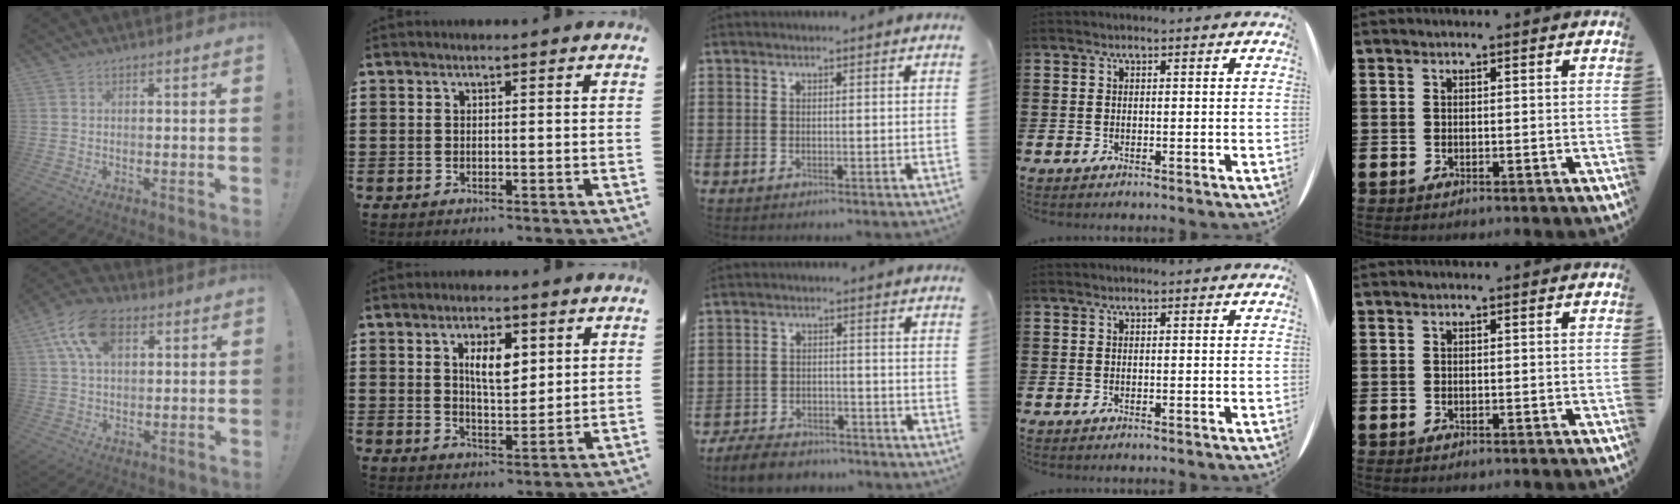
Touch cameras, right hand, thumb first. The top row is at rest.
{"thumb": {"total": 13.4, "force": [5.6, 7.7, 9.5], "torque": [-0.166, -0.006, 0.105]}, "index": {"total": 5.8, "force": [2.0, 2.3, 4.9], "torque": [-0.087, 0.002, 0.030]}, "middle": {"total": 5.0, "force": [-4.8, 0.9, 1.0], "torque": [-0.028, 0.004, -0.098]}}